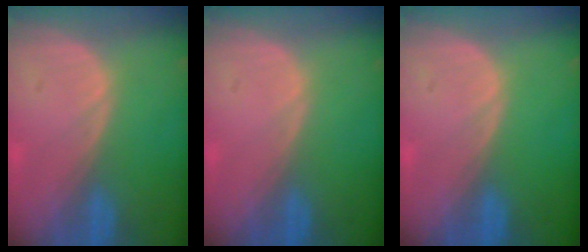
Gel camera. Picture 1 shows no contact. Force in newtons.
{"total": 0.0}
{"total": 0.0}